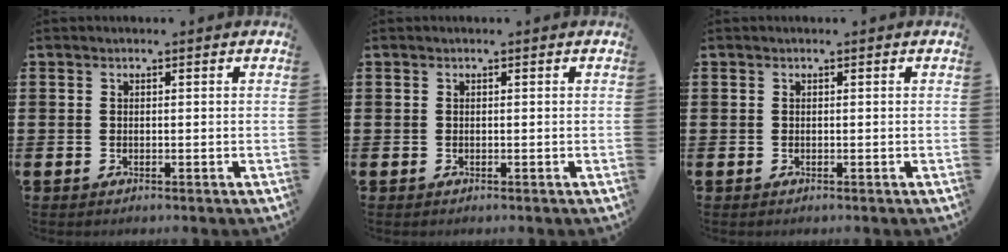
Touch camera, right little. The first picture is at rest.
{"total": 0.0}
{"total": 0.0}